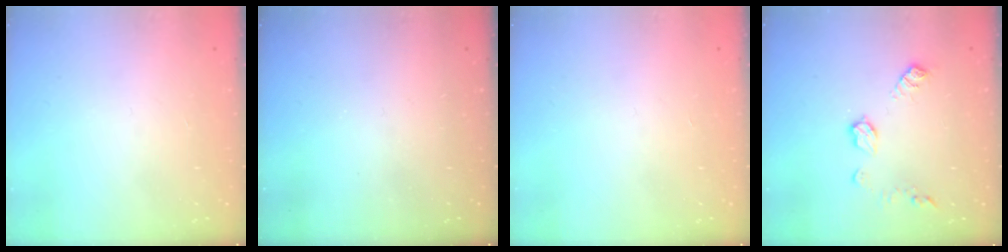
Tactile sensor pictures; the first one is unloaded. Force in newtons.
{"total": 0.0}
{"total": 0.0}
{"total": 8.3, "press": 8.3, "slide": 0.2}